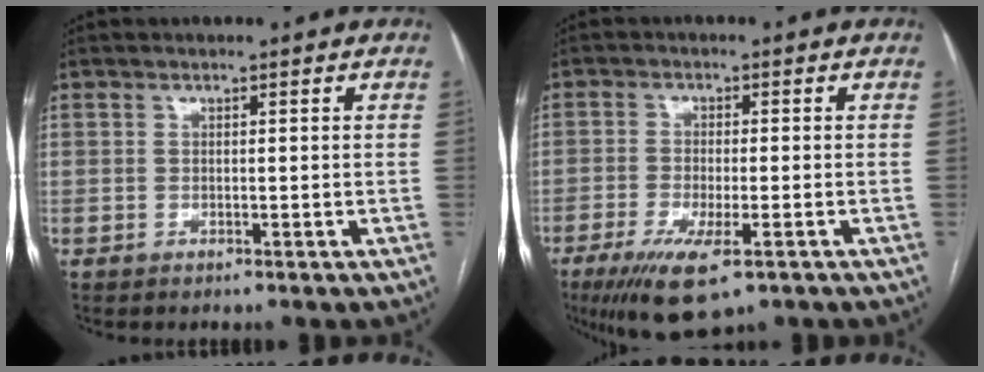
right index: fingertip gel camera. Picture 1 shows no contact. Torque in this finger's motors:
{"motor_torque": [1.27, -0.33, 0.55, 0.13]}